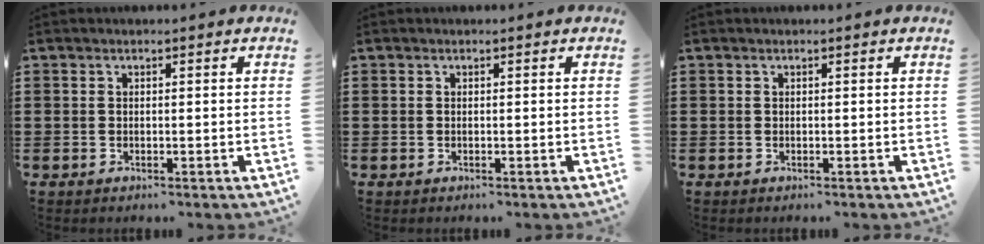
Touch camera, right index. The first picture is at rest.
{"total": 0.0}
{"total": 0.0}